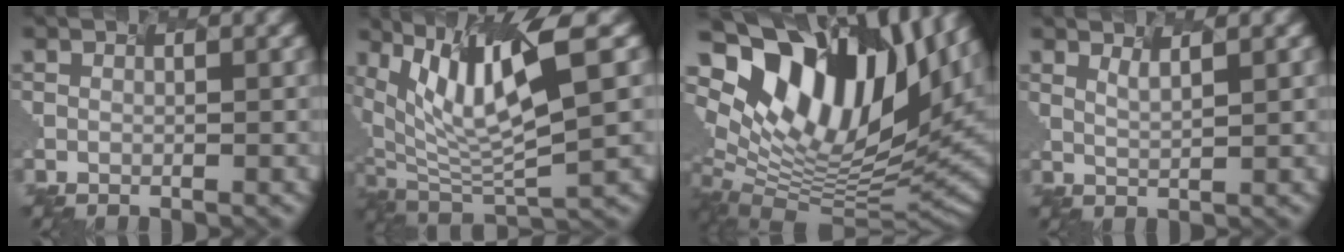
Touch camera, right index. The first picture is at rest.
{"total": 9.2, "force": [4.0, 1.9, 8.1], "torque": [-0.159, 0.004, 0.093]}
{"total": 15.7, "force": [6.8, 8.2, 11.5], "torque": [-0.223, 0.025, 0.116]}
{"total": 0.8, "force": [0.5, -0.2, 0.7], "torque": [-0.022, -0.006, 0.025]}